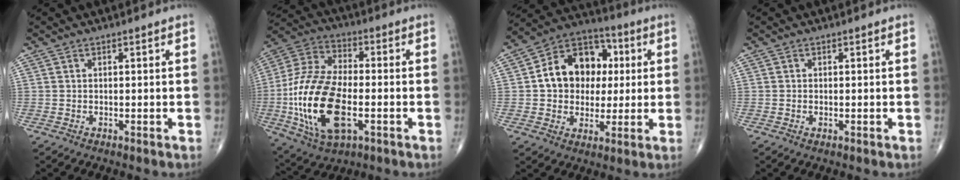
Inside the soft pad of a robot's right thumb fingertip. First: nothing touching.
{"total": 22.0, "force": [-4.5, 11.3, 18.3], "torque": [-0.381, 0.009, -0.076]}
{"total": 15.6, "force": [1.9, 12.3, 9.4], "torque": [-0.103, 0.018, 0.026]}
{"total": 0.6, "force": [-0.2, 0.4, 0.4], "torque": [-0.010, -0.002, -0.003]}